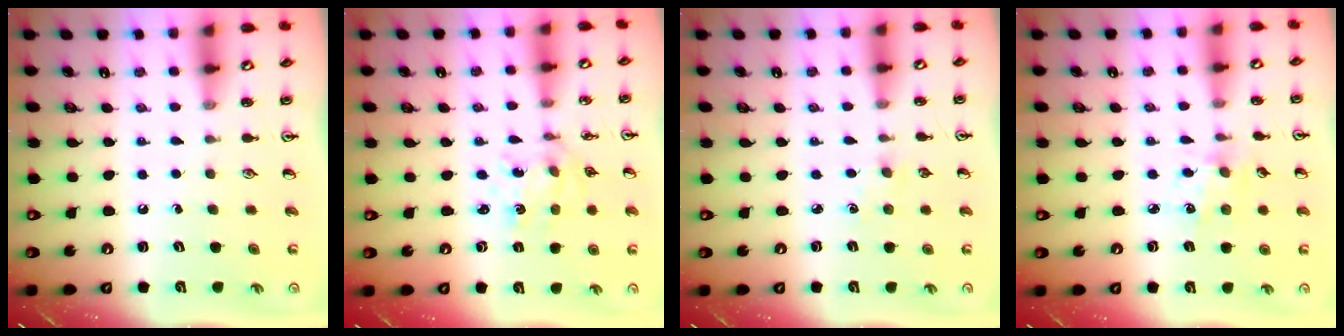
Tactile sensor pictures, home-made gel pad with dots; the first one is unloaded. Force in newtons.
{"total": 1.9, "press": 1.8, "slide": 0.8}
{"total": 1.9, "press": 1.8, "slide": 0.3}
{"total": 2.5, "press": 2.5, "slide": 0.4}